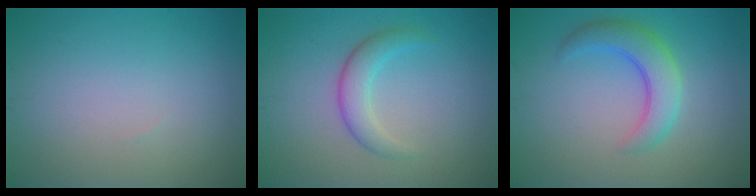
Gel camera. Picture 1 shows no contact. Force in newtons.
{"total": 2.8, "press": 2.8, "slide": 0.1}
{"total": 4.2, "press": 4.2, "slide": 0.1}